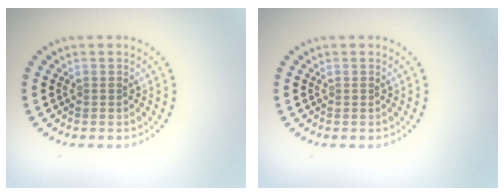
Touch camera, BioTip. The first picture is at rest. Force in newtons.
{"total": 0.0}